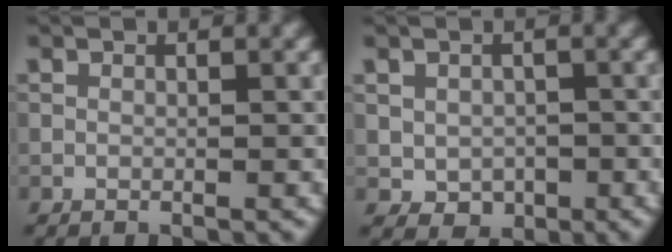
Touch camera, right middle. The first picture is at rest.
{"total": 2.4, "force": [-0.5, 2.0, 1.4], "torque": [-0.021, -0.004, -0.005]}